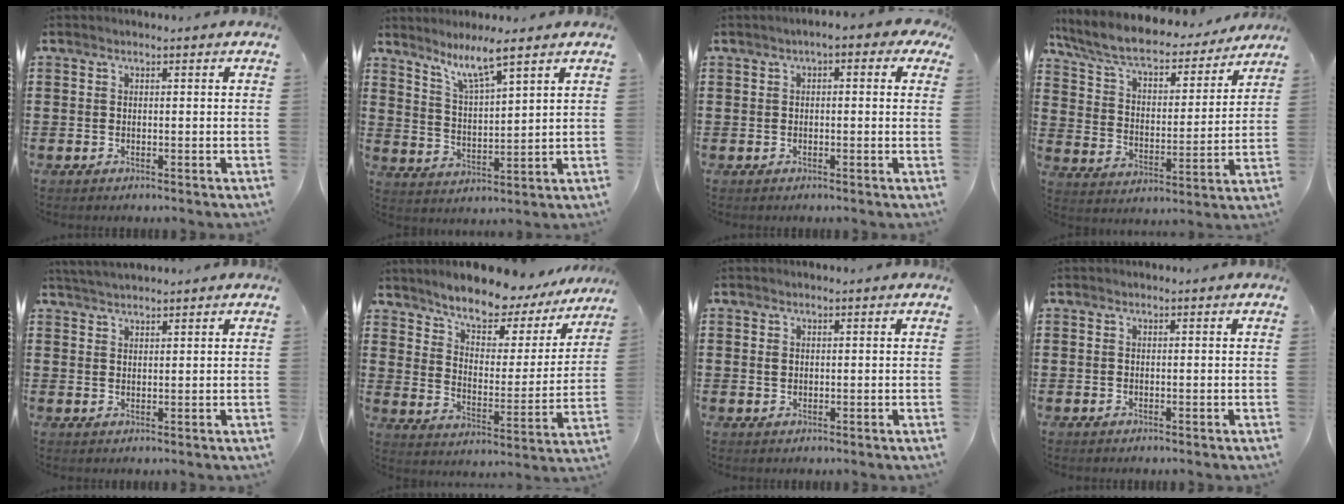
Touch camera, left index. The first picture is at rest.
{"total": 6.5, "force": [5.1, 0.5, 4.0], "torque": [-0.094, -0.014, 0.088]}
{"total": 2.0, "force": [-0.2, 0.8, 1.8], "torque": [-0.036, 0.006, -0.007]}
{"total": 7.6, "force": [6.8, 1.4, 3.3], "torque": [-0.093, -0.040, 0.113]}
{"total": 2.3, "force": [2.2, 0.2, 0.5], "torque": [-0.016, 0.001, 0.044]}
{"total": 8.1, "force": [7.5, 1.9, 2.5], "torque": [-0.070, -0.059, 0.127]}
{"total": 0.9, "force": [0.2, 0.7, 0.6], "torque": [-0.014, 0.004, 0.004]}
{"total": 0.0}